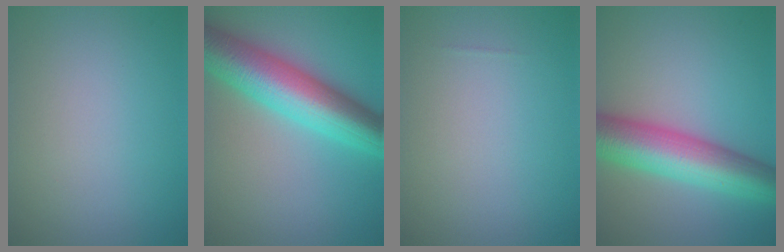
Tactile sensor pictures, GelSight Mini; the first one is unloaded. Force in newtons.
{"total": 10.1, "press": 10.1, "slide": 0.1}
{"total": 0.0}
{"total": 9.2, "press": 9.1, "slide": 0.2}